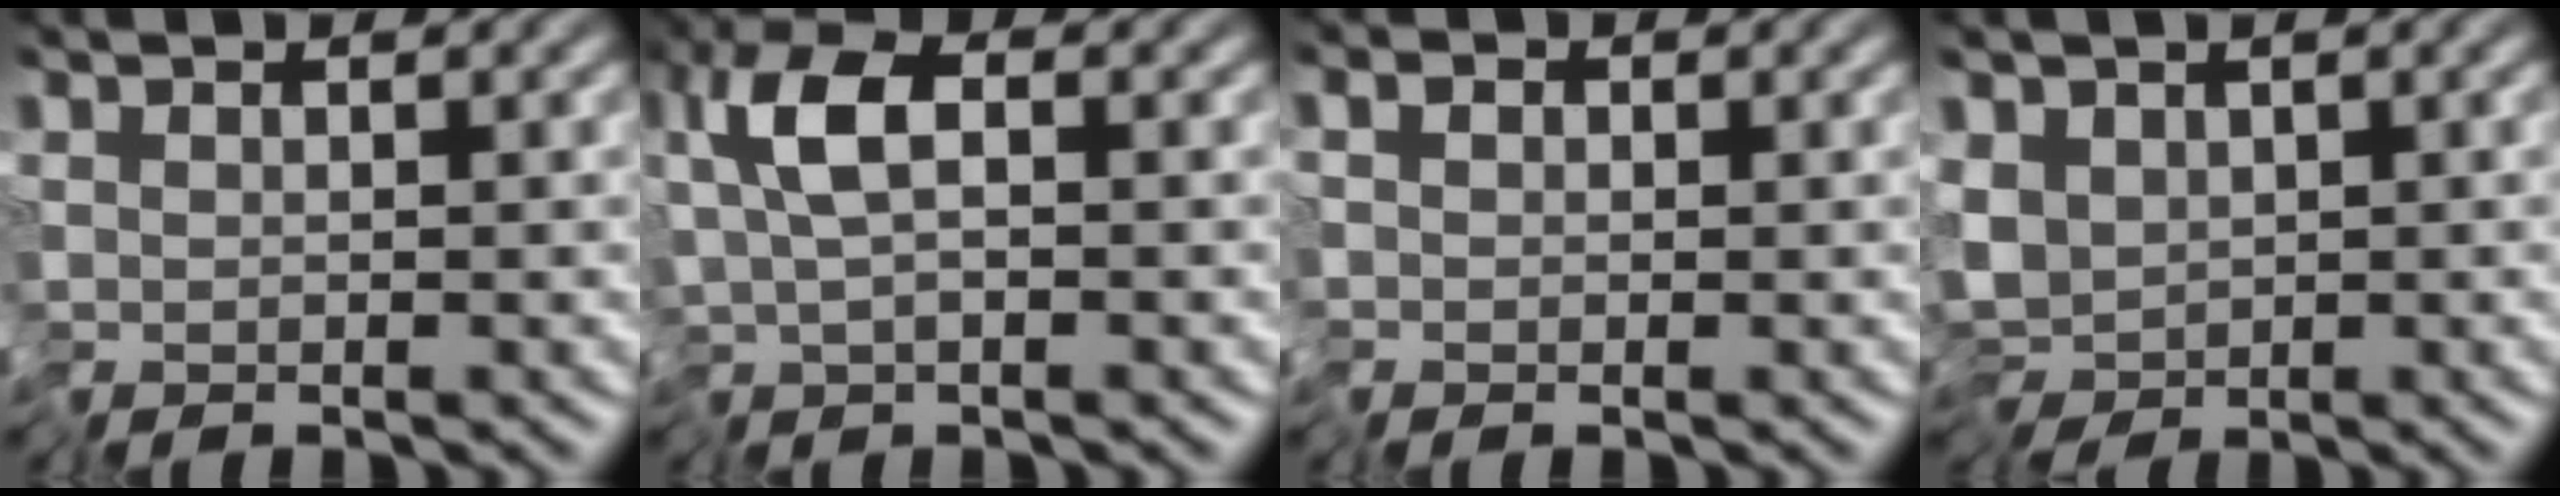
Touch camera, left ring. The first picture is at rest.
{"total": 4.0, "force": [-0.9, 1.5, 3.6], "torque": [-0.066, 0.005, -0.027]}
{"total": 0.7, "force": [-0.2, 0.7, 0.0], "torque": [0.003, 0.000, -0.009]}
{"total": 3.7, "force": [-0.7, 3.0, 2.0], "torque": [-0.039, -0.021, -0.010]}